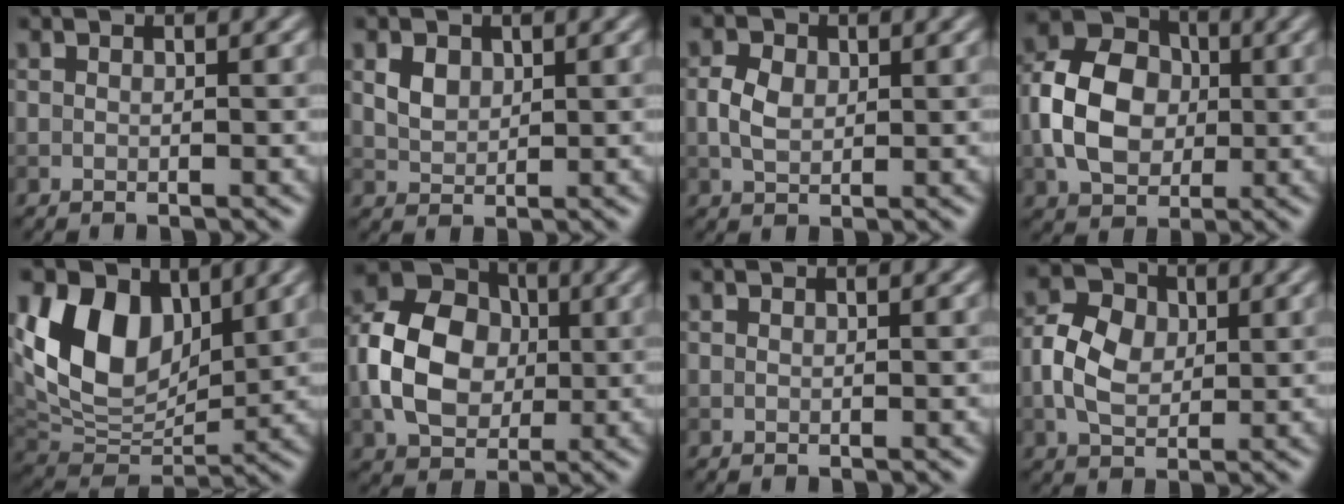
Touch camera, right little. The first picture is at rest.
{"total": 2.1, "force": [0.9, 1.5, 1.1], "torque": [-0.026, 0.000, 0.018]}
{"total": 2.6, "force": [0.3, 1.9, 1.8], "torque": [-0.040, 0.002, 0.003]}
{"total": 7.8, "force": [-0.5, 5.9, 5.1], "torque": [-0.107, 0.012, -0.022]}
{"total": 9.9, "force": [3.6, 6.6, 6.5], "torque": [-0.132, -0.009, 0.063]}
{"total": 8.7, "force": [-0.5, 6.6, 5.8], "torque": [-0.124, 0.006, -0.019]}
{"total": 0.0}
{"total": 5.1, "force": [0.1, 3.8, 3.4], "torque": [-0.071, 0.009, 0.001]}